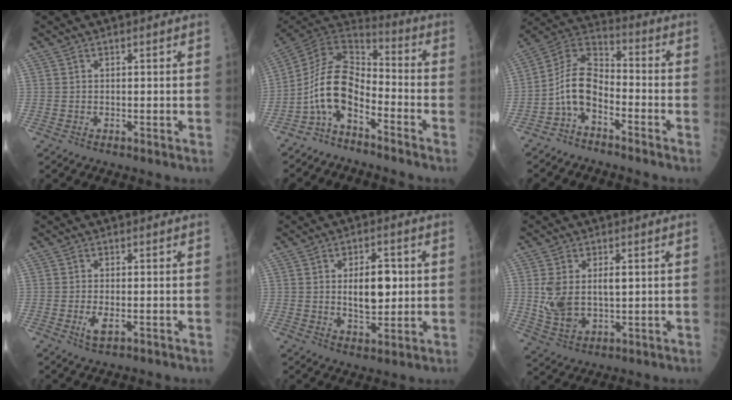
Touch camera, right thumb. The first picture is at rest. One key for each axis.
{"total": 12.2, "fx": -5.7, "fy": 6.0, "fz": 8.9, "tx": -0.149, "ty": 0.083, "tz": -0.115}
{"total": 9.9, "fx": -4.2, "fy": 5.4, "fz": 7.1, "tx": -0.127, "ty": 0.070, "tz": -0.091}
{"total": 2.8, "fx": -0.8, "fy": 1.1, "fz": 2.5, "tx": -0.047, "ty": -0.003, "tz": -0.014}
{"total": 8.8, "fx": 0.9, "fy": 4.6, "fz": 7.4, "tx": -0.087, "ty": -0.004, "tz": 0.020}
{"total": 9.5, "fx": 1.1, "fy": 5.9, "fz": 7.4, "tx": -0.138, "ty": -0.006, "tz": 0.034}